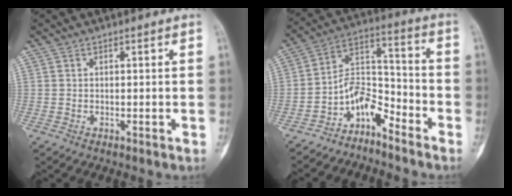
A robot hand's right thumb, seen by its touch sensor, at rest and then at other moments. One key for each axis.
{"total": 8.3, "fx": -6.3, "fy": 3.9, "fz": 3.8, "tx": -0.048, "ty": 0.096, "tz": -0.124}